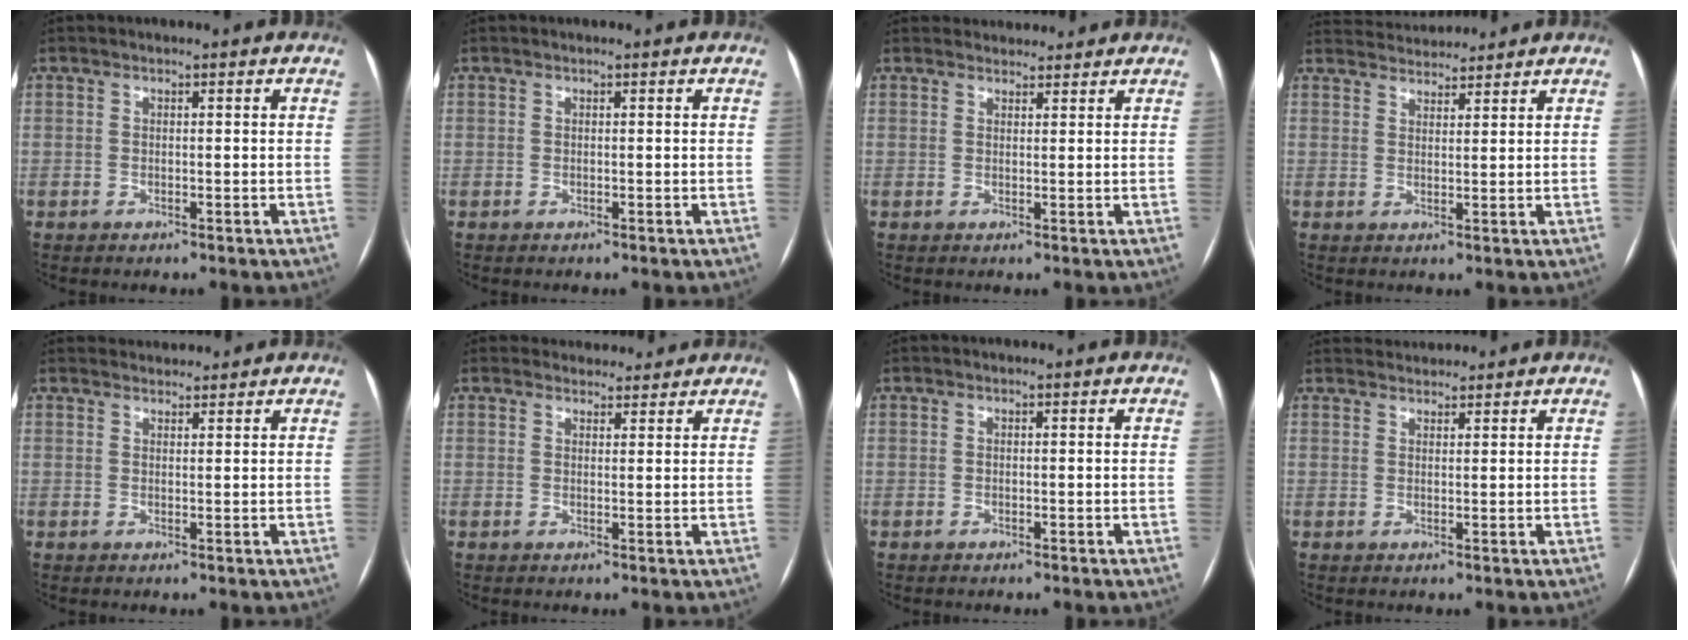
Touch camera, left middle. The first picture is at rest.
{"total": 0.0}
{"total": 4.6, "force": [4.3, 1.5, 0.2], "torque": [0.001, 0.023, 0.056]}
{"total": 6.2, "force": [6.1, 0.7, 0.7], "torque": [-0.018, 0.028, 0.095]}
{"total": 3.4, "force": [3.4, 0.7, 0.0], "torque": [-0.003, 0.025, 0.051]}
{"total": 4.6, "force": [4.3, 1.7, 0.0], "torque": [0.007, 0.012, 0.049]}
{"total": 0.0}
{"total": 3.5, "force": [3.4, 0.5, 0.0], "torque": [-0.005, 0.027, 0.059]}